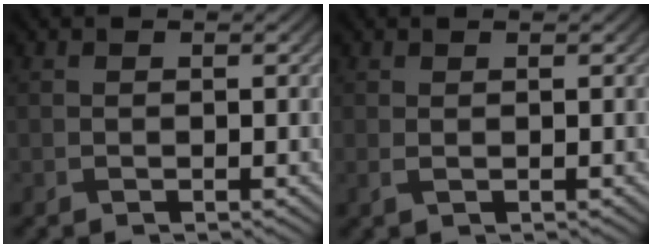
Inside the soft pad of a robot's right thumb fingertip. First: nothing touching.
{"total": 0.7, "force": [0.3, 0.2, 0.6], "torque": [-0.015, 0.002, 0.007]}